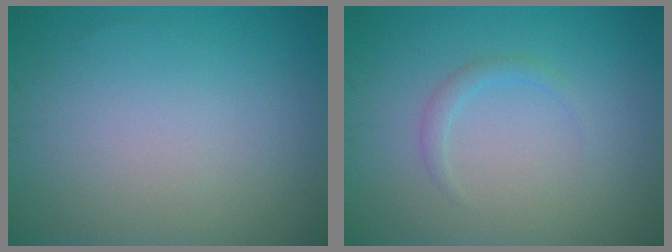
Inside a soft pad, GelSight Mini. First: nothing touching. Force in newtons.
{"total": 1.1, "press": 1.1, "slide": 0.1}